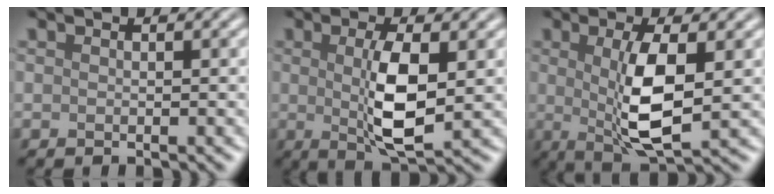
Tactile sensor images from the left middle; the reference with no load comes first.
{"total": 5.5, "force": [0.1, 1.6, 5.3], "torque": [-0.106, -0.009, 0.006]}
{"total": 6.2, "force": [0.2, 1.8, 5.9], "torque": [-0.114, -0.009, 0.007]}